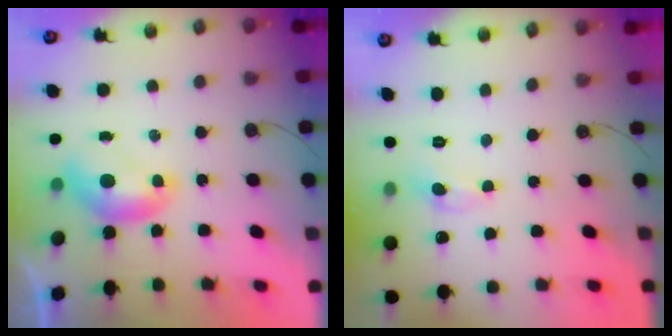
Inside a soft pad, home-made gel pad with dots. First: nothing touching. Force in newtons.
{"total": 0.0}